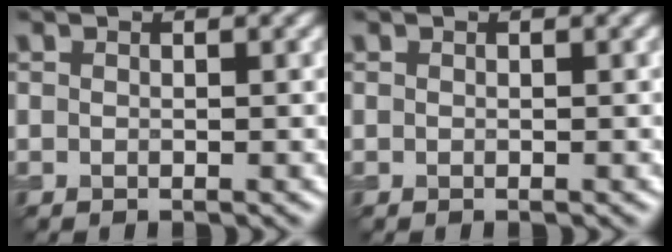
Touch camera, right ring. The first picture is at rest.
{"total": 0.0}